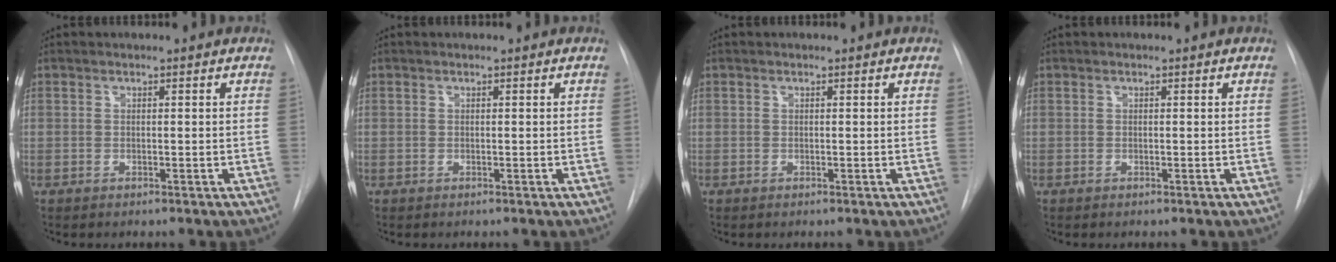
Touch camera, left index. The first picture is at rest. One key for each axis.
{"total": 0.0}
{"total": 0.0}
{"total": 0.0}